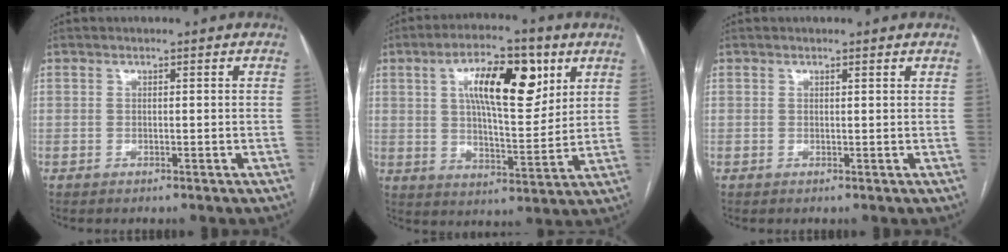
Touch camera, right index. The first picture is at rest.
{"total": 14.0, "force": [5.6, 4.7, 12.0], "torque": [-0.198, 0.014, 0.090]}
{"total": 0.9, "force": [0.8, 0.1, 0.2], "torque": [-0.015, 0.002, 0.006]}